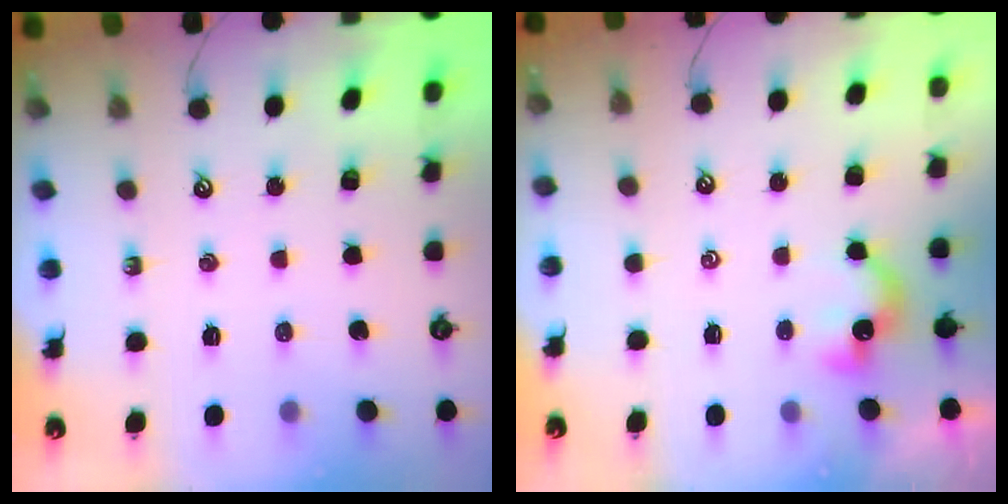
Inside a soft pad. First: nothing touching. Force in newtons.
{"total": 1.6, "press": 1.5, "slide": 0.4}